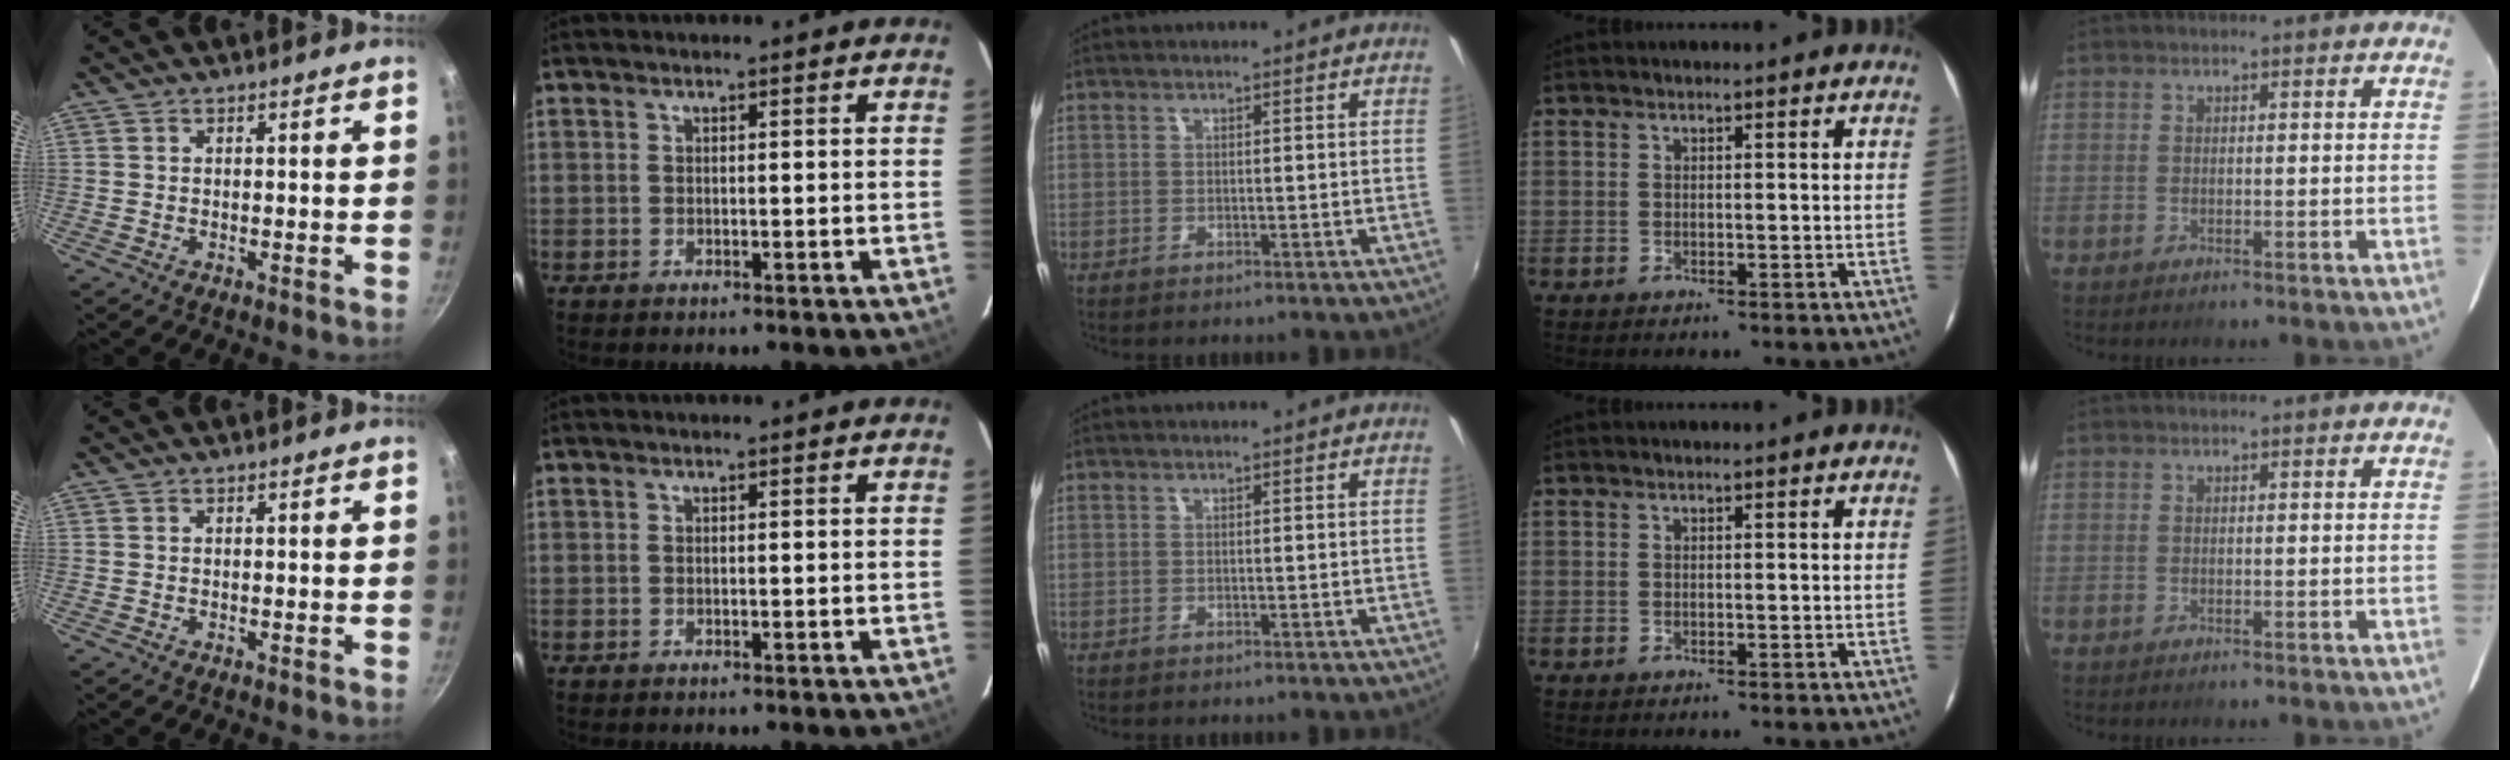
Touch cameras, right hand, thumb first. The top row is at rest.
{}